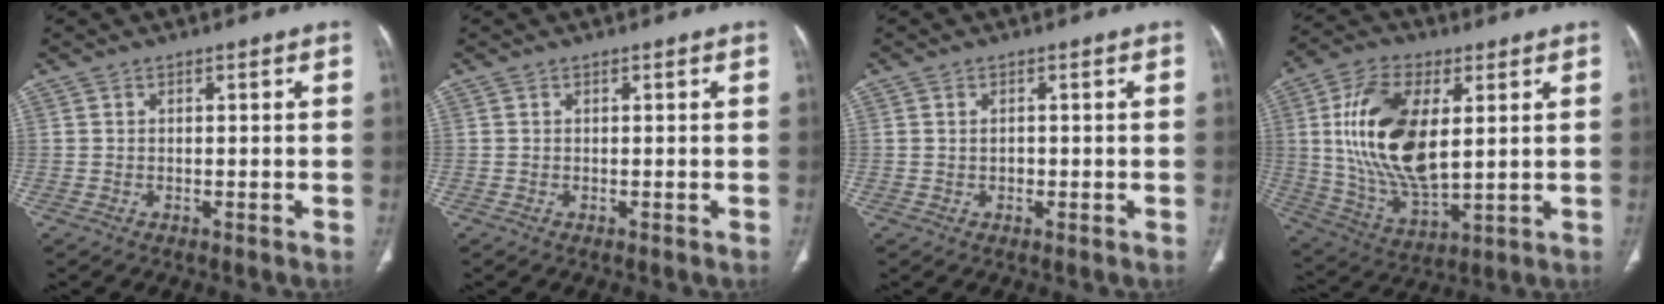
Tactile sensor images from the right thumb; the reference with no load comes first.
{"total": 0.0}
{"total": 1.0, "force": [0.0, 0.9, 0.6], "torque": [-0.010, 0.003, 0.001]}
{"total": 19.3, "force": [3.6, 9.9, 16.2], "torque": [-0.302, -0.015, 0.074]}